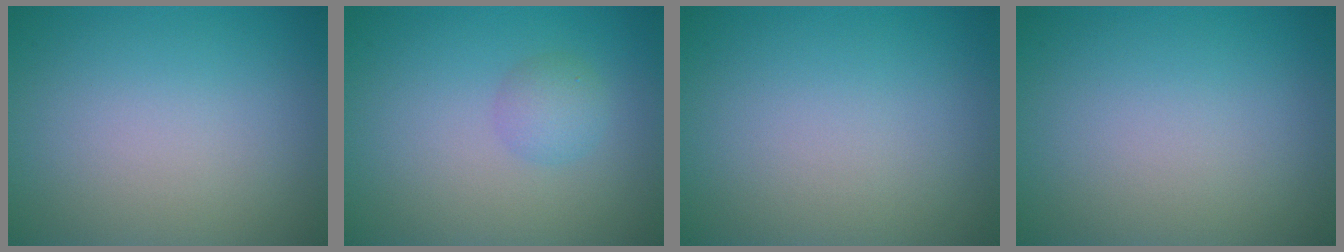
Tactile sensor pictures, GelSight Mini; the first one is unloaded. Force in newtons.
{"total": 1.8, "press": 1.8, "slide": 0.0}
{"total": 0.0}
{"total": 0.0}